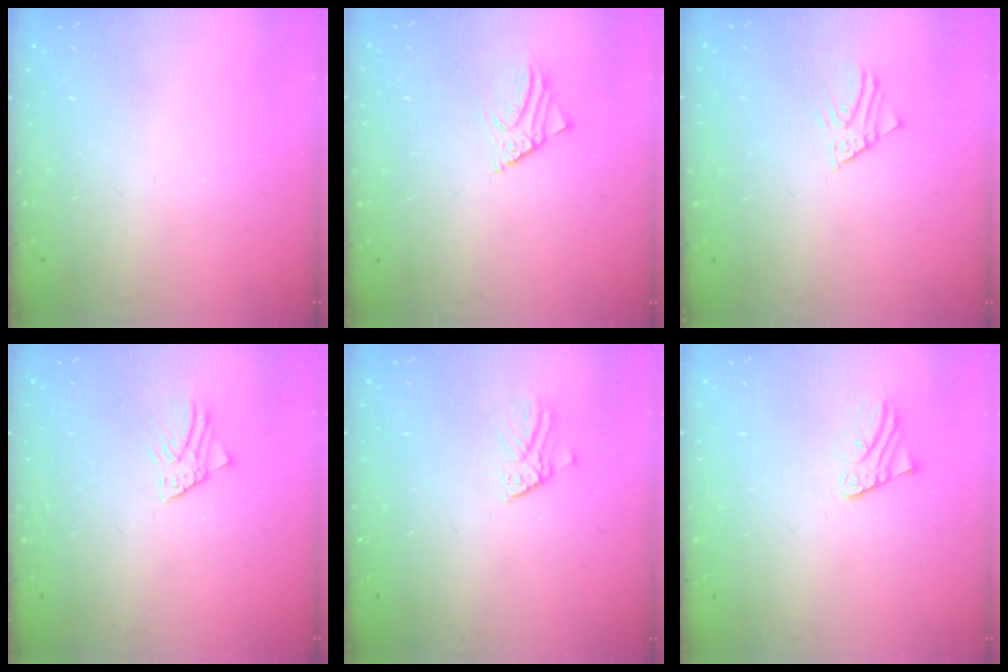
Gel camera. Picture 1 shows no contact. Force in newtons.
{"total": 2.3, "press": 2.3, "slide": 0.2}
{"total": 1.3, "press": 1.3, "slide": 0.1}
{"total": 2.1, "press": 2.1, "slide": 0.2}
{"total": 1.4, "press": 1.4, "slide": 0.2}
{"total": 1.8, "press": 1.8, "slide": 0.2}